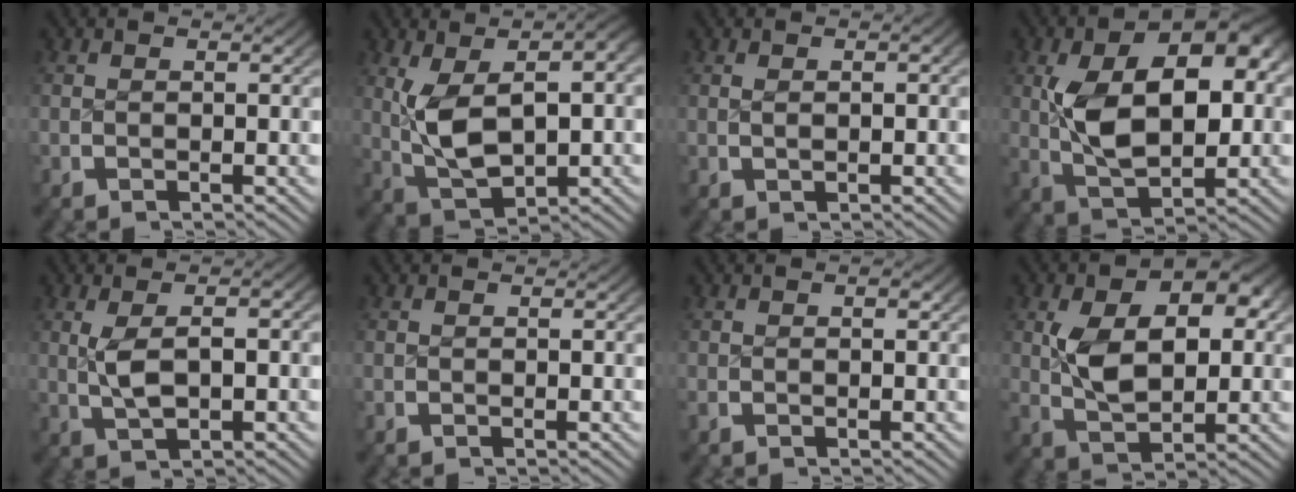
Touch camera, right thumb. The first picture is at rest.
{"total": 10.6, "force": [0.8, 6.0, 8.7], "torque": [-0.152, -0.002, 0.024]}
{"total": 0.9, "force": [0.1, 0.3, 0.9], "torque": [-0.015, -0.006, 0.005]}
{"total": 11.5, "force": [0.8, 6.8, 9.2], "torque": [-0.179, -0.016, 0.024]}
{"total": 4.0, "force": [0.1, 1.7, 3.6], "torque": [-0.073, -0.004, 0.014]}
{"total": 0.0}
{"total": 0.6, "force": [0.1, 0.4, 0.5], "torque": [-0.009, -0.001, 0.000]}
{"total": 8.4, "force": [0.6, 5.4, 6.5], "torque": [-0.127, -0.017, 0.020]}